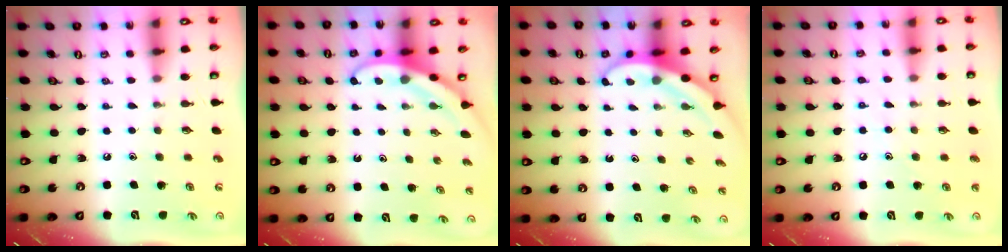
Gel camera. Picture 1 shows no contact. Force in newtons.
{"total": 3.7, "press": 3.7, "slide": 0.4}
{"total": 3.5, "press": 3.5, "slide": 0.3}
{"total": 5.4, "press": 5.4, "slide": 0.6}